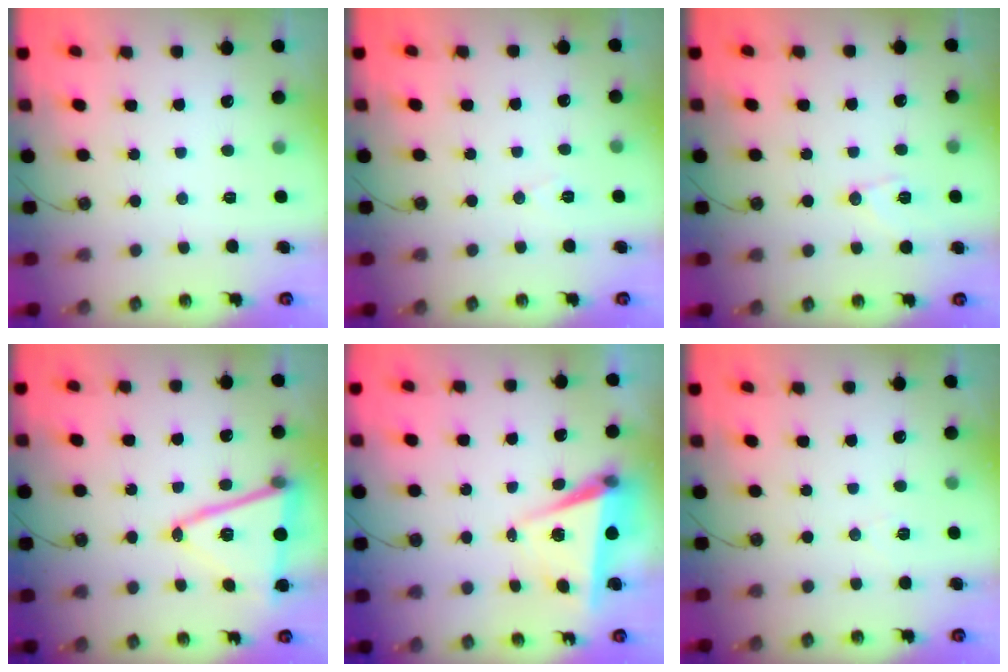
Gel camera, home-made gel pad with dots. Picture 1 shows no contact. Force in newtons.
{"total": 5.9, "press": 3.7, "slide": 4.5}
{"total": 7.6, "press": 7.5, "slide": 1.0}
{"total": 15.9, "press": 15.5, "slide": 3.7}
{"total": 6.3, "press": 4.6, "slide": 4.3}
{"total": 5.9, "press": 5.7, "slide": 1.5}